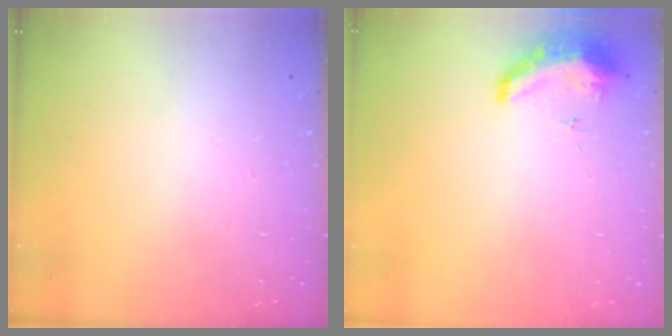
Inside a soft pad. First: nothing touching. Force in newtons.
{"total": 9.0, "press": 8.7, "slide": 2.3}